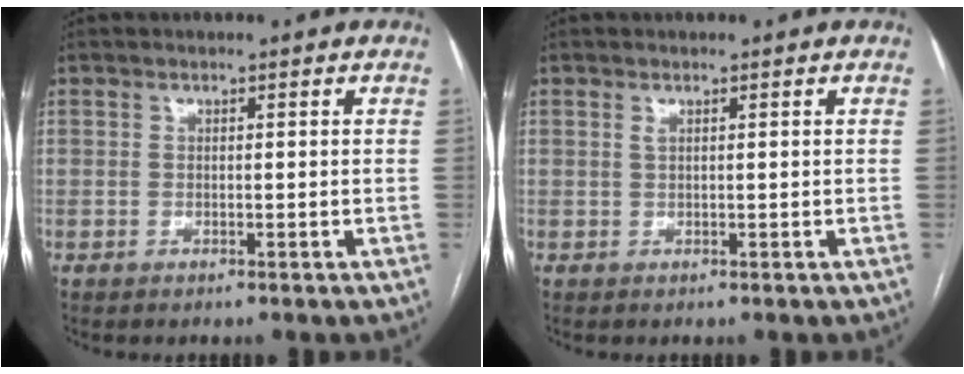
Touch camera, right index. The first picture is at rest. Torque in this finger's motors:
{"motor_torque": [-0.04, 0.01, -0.02, 0.01]}